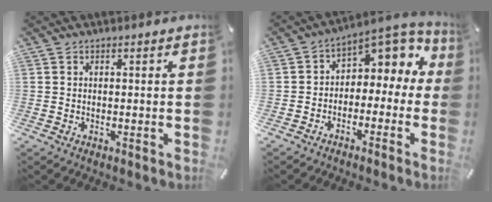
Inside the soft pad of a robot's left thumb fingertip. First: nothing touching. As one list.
[{"total": 5.4, "force": [1.7, 4.4, 2.6], "torque": [-0.046, -0.018, 0.029]}]